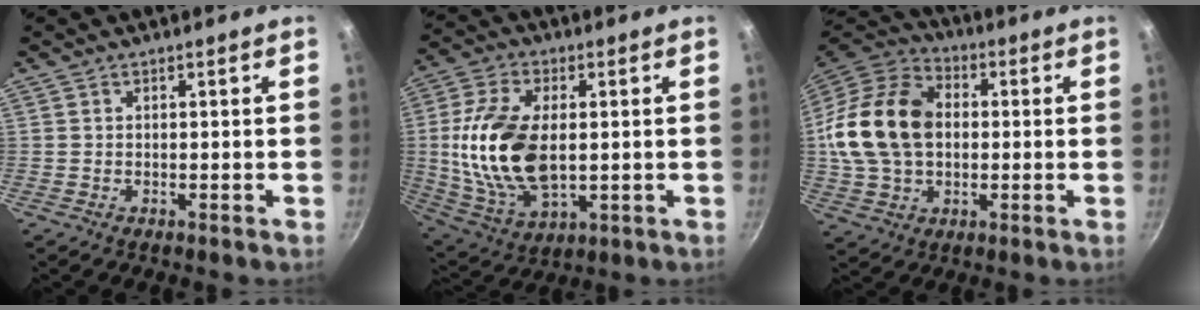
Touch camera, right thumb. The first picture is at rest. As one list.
[{"total": 18.2, "force": [0.8, 10.4, 14.9], "torque": [-0.283, 0.000, 0.022]}, {"total": 19.4, "force": [1.2, 13.9, 13.5], "torque": [-0.238, 0.029, 0.015]}]